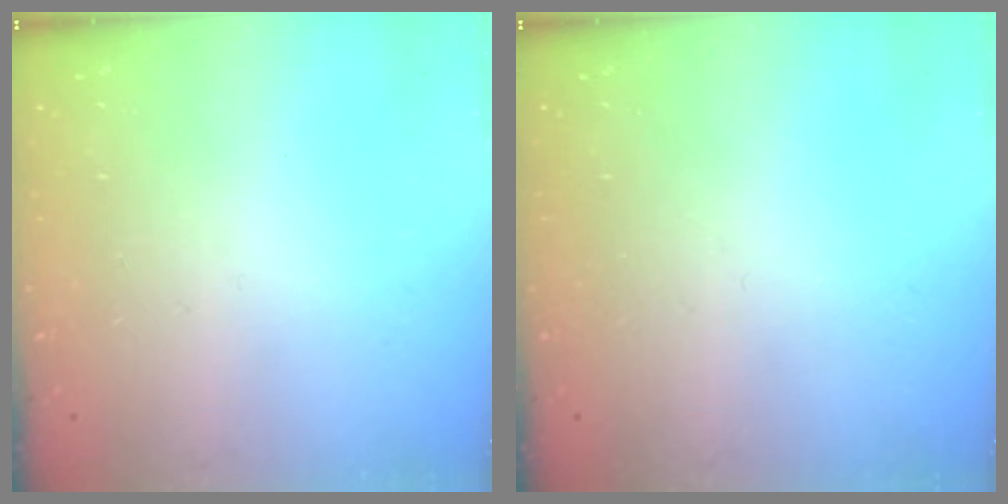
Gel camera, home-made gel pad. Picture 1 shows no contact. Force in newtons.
{"total": 0.0}